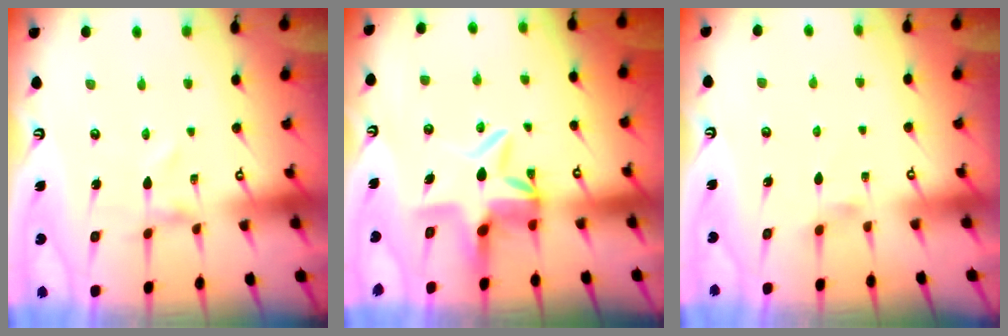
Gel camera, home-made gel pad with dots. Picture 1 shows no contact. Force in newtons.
{"total": 8.7, "press": 8.2, "slide": 2.9}
{"total": 2.5, "press": 2.5, "slide": 0.4}